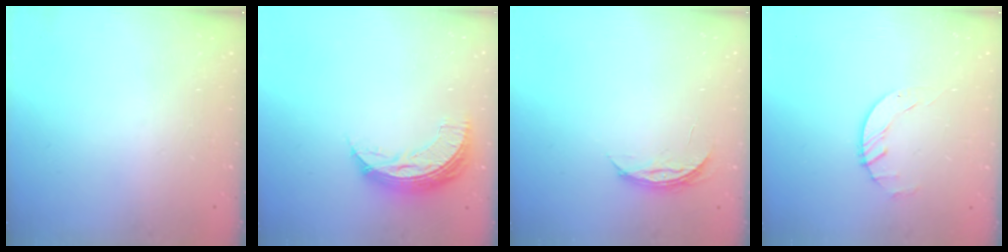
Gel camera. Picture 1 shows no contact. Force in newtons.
{"total": 9.1, "press": 9.1, "slide": 0.2}
{"total": 3.8, "press": 3.8, "slide": 0.4}
{"total": 1.8, "press": 1.8, "slide": 0.3}